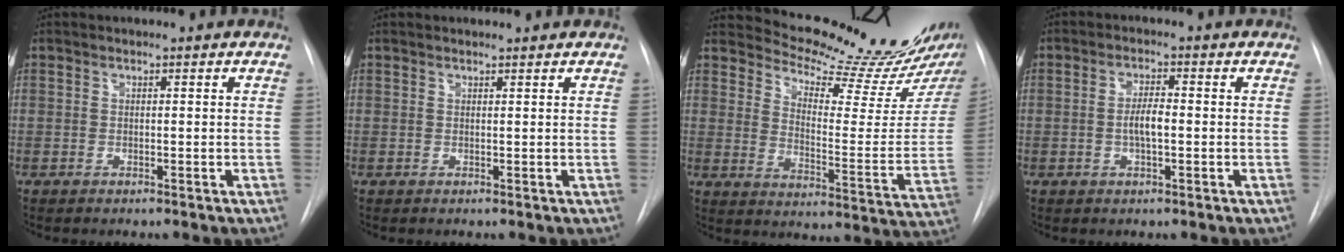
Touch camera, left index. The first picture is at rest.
{"total": 1.8, "force": [1.7, 0.2, 0.2], "torque": [-0.011, 0.014, 0.023]}
{"total": 18.0, "force": [17.0, 1.4, 6.0], "torque": [-0.085, -0.090, 0.211]}
{"total": 3.3, "force": [-0.4, 0.9, 3.2], "torque": [-0.062, 0.002, -0.008]}